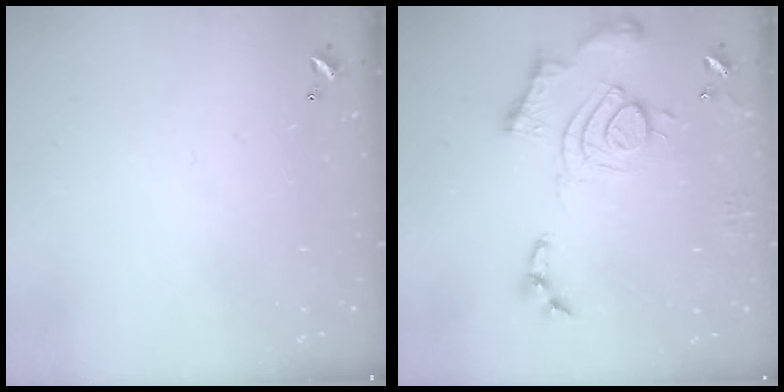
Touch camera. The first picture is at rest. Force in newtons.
{"total": 15.7, "press": 15.6, "slide": 1.4}